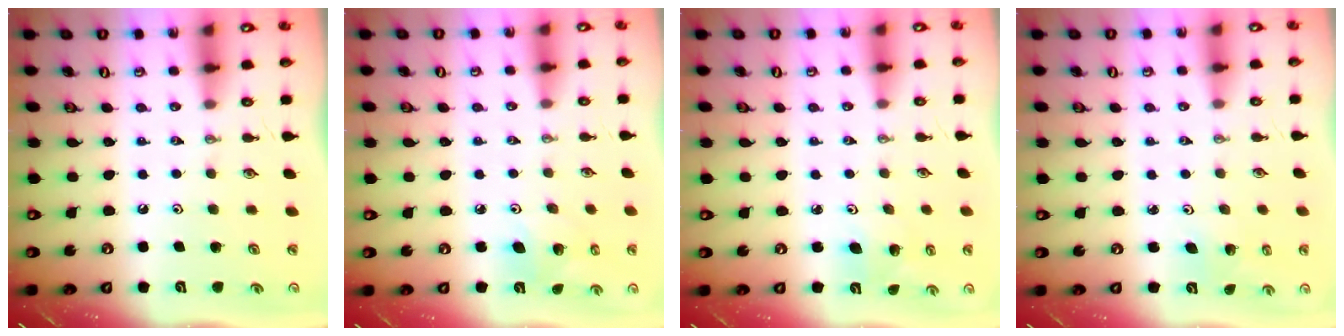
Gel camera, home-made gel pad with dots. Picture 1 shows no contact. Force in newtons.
{"total": 5.8, "press": 5.6, "slide": 1.6}
{"total": 5.4, "press": 5.2, "slide": 1.4}
{"total": 1.9, "press": 1.9, "slide": 0.1}